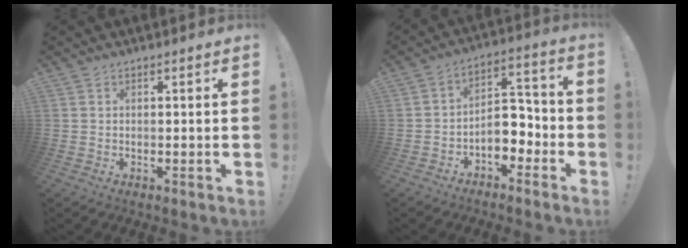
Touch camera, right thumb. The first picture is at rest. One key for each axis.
{"total": 9.0, "fx": -4.0, "fy": 6.2, "fz": 5.0, "tx": -0.076, "ty": 0.022, "tz": -0.065}